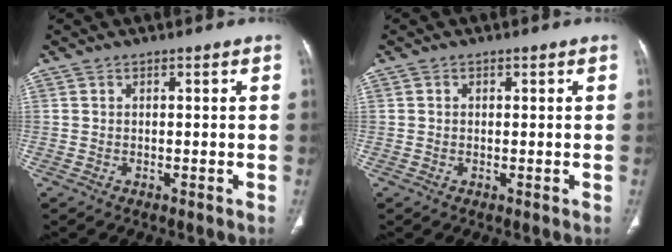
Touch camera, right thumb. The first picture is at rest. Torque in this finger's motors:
{"motor_torque": [-0.22, -0.16, -0.07, 0.18, 0.03]}